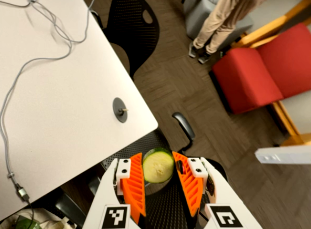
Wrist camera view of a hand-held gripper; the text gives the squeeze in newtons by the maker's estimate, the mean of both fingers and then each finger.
{"total": 9.2, "left": 9.9, "right": 8.6}